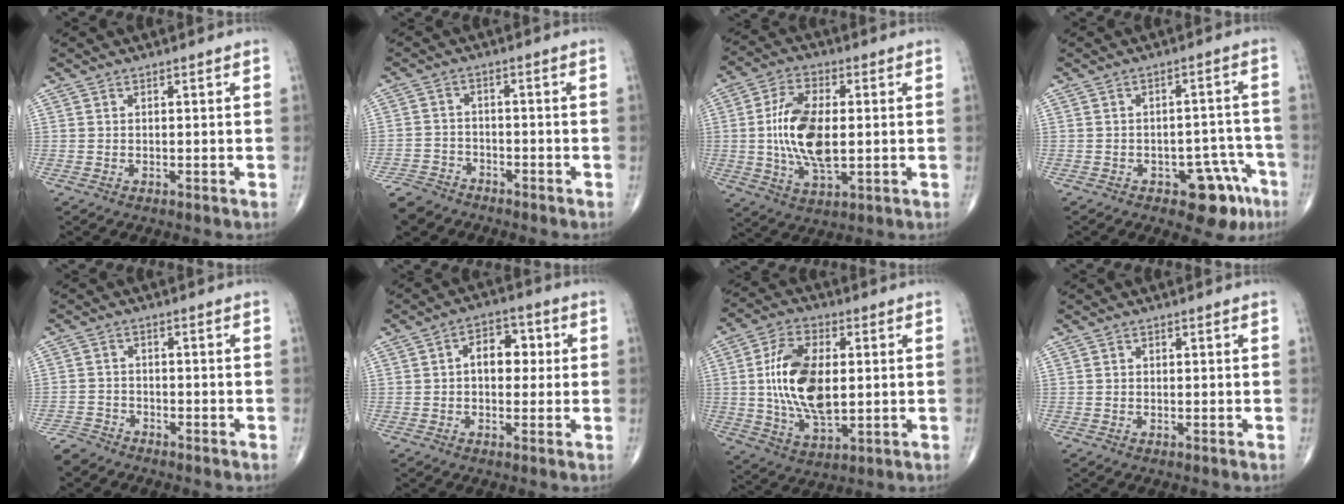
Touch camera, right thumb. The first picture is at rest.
{"total": 6.4, "force": [-5.3, 3.4, 1.2], "torque": [-0.025, 0.013, -0.105]}
{"total": 13.6, "force": [0.1, 6.6, 11.9], "torque": [-0.228, -0.001, 0.003]}
{"total": 8.8, "force": [-4.9, 4.6, 5.7], "torque": [-0.032, 0.039, -0.059]}
{"total": 3.7, "force": [-3.4, 1.6, 0.2], "torque": [-0.007, 0.004, -0.072]}
{"total": 7.4, "force": [0.8, 4.9, 5.4], "torque": [-0.051, 0.018, 0.003]}
{"total": 15.7, "force": [1.1, 8.3, 13.3], "torque": [-0.245, -0.005, 0.024]}
{"total": 0.0}